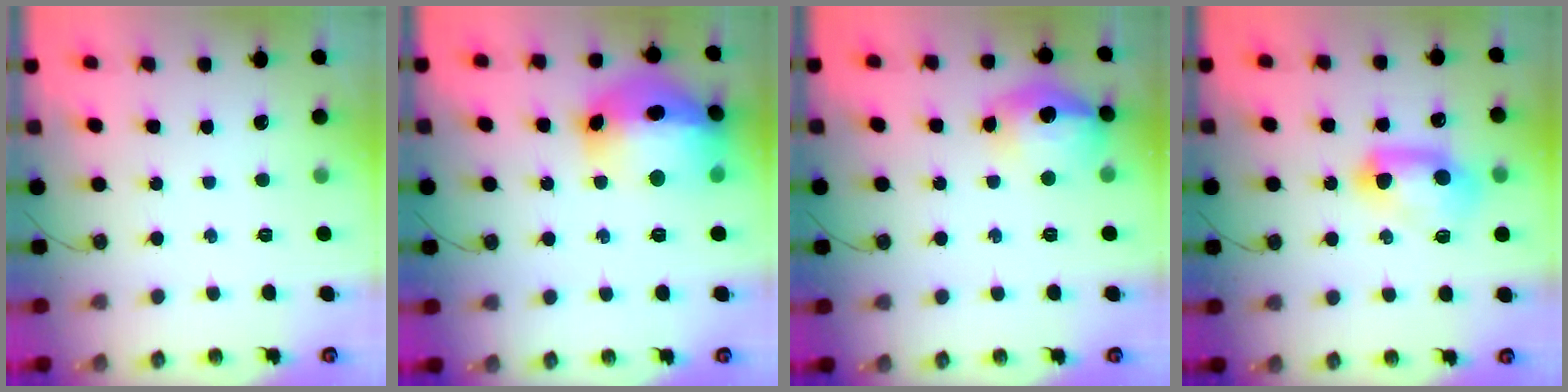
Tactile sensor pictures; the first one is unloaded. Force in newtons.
{"total": 21.2, "press": 21.1, "slide": 2.0}
{"total": 16.2, "press": 16.1, "slide": 1.4}
{"total": 12.7, "press": 12.4, "slide": 2.7}